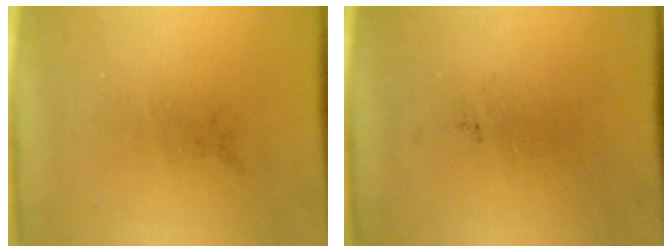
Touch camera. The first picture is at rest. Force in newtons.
{"total": 0.0}